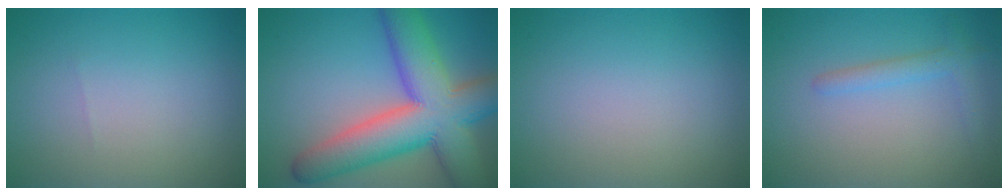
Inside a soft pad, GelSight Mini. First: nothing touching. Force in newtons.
{"total": 12.3, "press": 12.3, "slide": 0.5}
{"total": 0.0}
{"total": 1.9, "press": 1.9, "slide": 0.1}